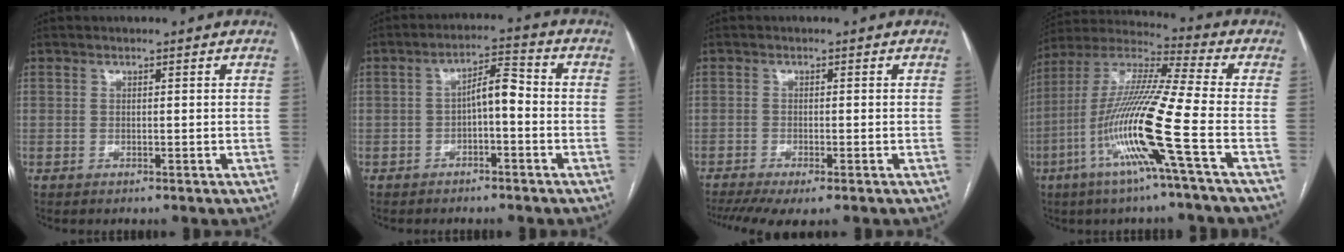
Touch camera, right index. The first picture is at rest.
{"total": 5.1, "force": [-1.0, 1.6, 4.7], "torque": [-0.080, 0.025, -0.017]}
{"total": 7.4, "force": [-5.4, 1.5, 4.9], "torque": [-0.078, -0.014, -0.087]}
{"total": 16.7, "force": [-5.7, -1.4, 15.6], "torque": [-0.312, -0.012, -0.120]}